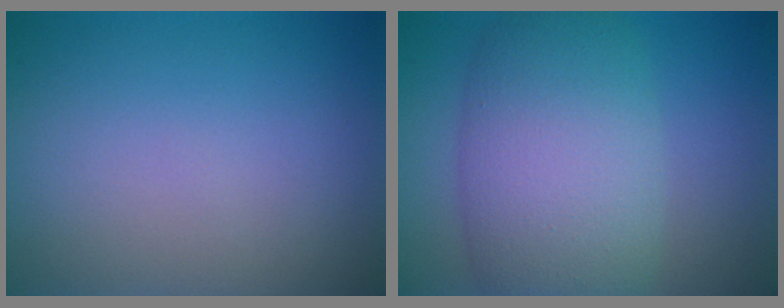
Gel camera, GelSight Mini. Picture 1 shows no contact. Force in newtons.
{"total": 9.7, "press": 9.7, "slide": 0.7}